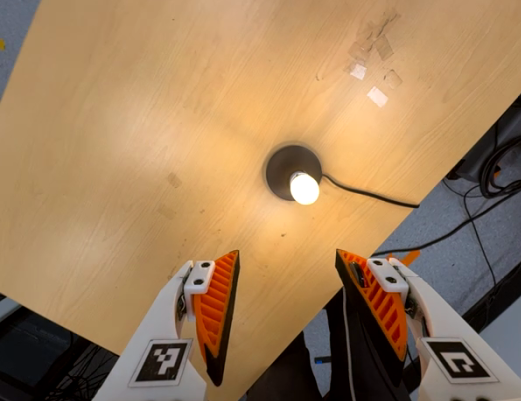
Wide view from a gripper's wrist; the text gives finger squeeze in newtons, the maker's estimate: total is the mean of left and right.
{"total": 0.0}